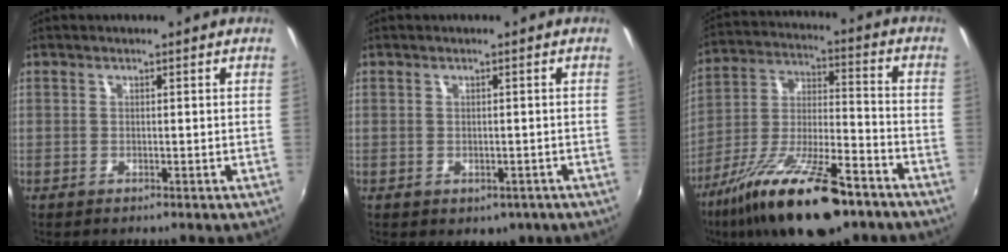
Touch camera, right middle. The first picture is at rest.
{"total": 3.1, "force": [-1.3, 2.3, 1.6], "torque": [-0.028, -0.008, -0.012]}
{"total": 21.5, "force": [-13.7, 6.7, 15.2], "torque": [-0.286, -0.033, -0.232]}